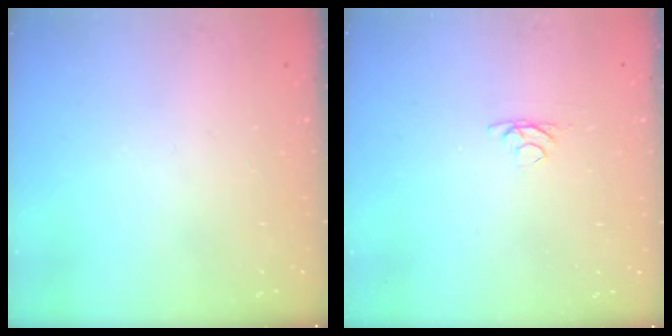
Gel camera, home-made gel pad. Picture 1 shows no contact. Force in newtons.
{"total": 2.8, "press": 2.8, "slide": 0.5}